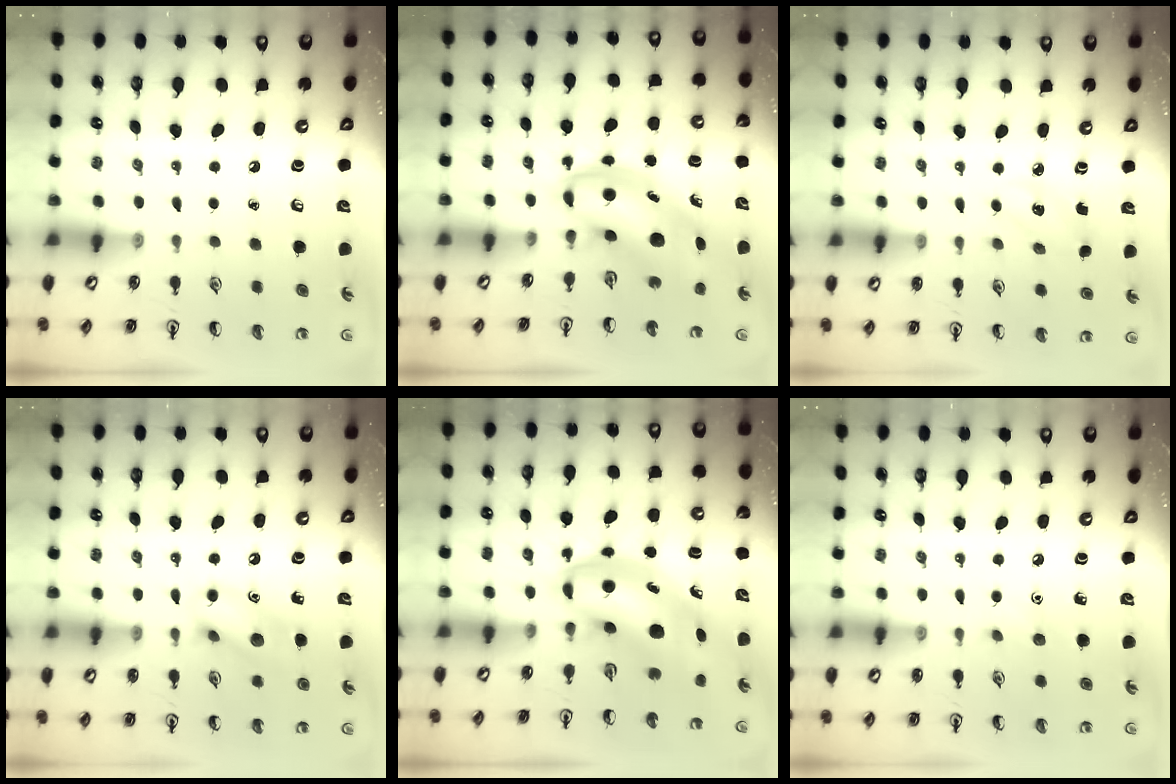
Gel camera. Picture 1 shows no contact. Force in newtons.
{"total": 6.5, "press": 6.3, "slide": 1.7}
{"total": 2.7, "press": 2.6, "slide": 0.7}
{"total": 9.8, "press": 9.7, "slide": 1.2}
{"total": 8.1, "press": 7.7, "slide": 2.4}
{"total": 4.8, "press": 4.6, "slide": 1.6}